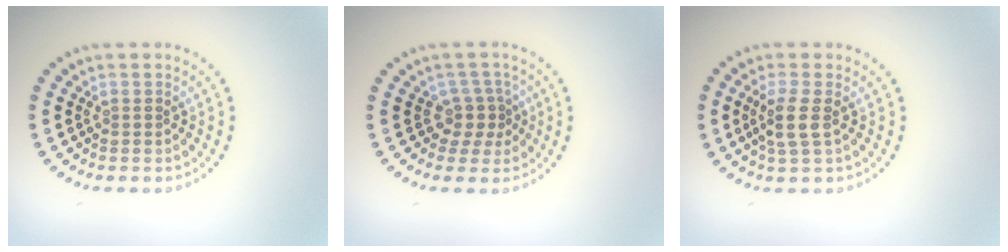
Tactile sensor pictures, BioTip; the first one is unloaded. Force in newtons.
{"total": 2.3, "press": 1.7, "slide": 1.6}
{"total": 2.4, "press": 2.0, "slide": 1.3}